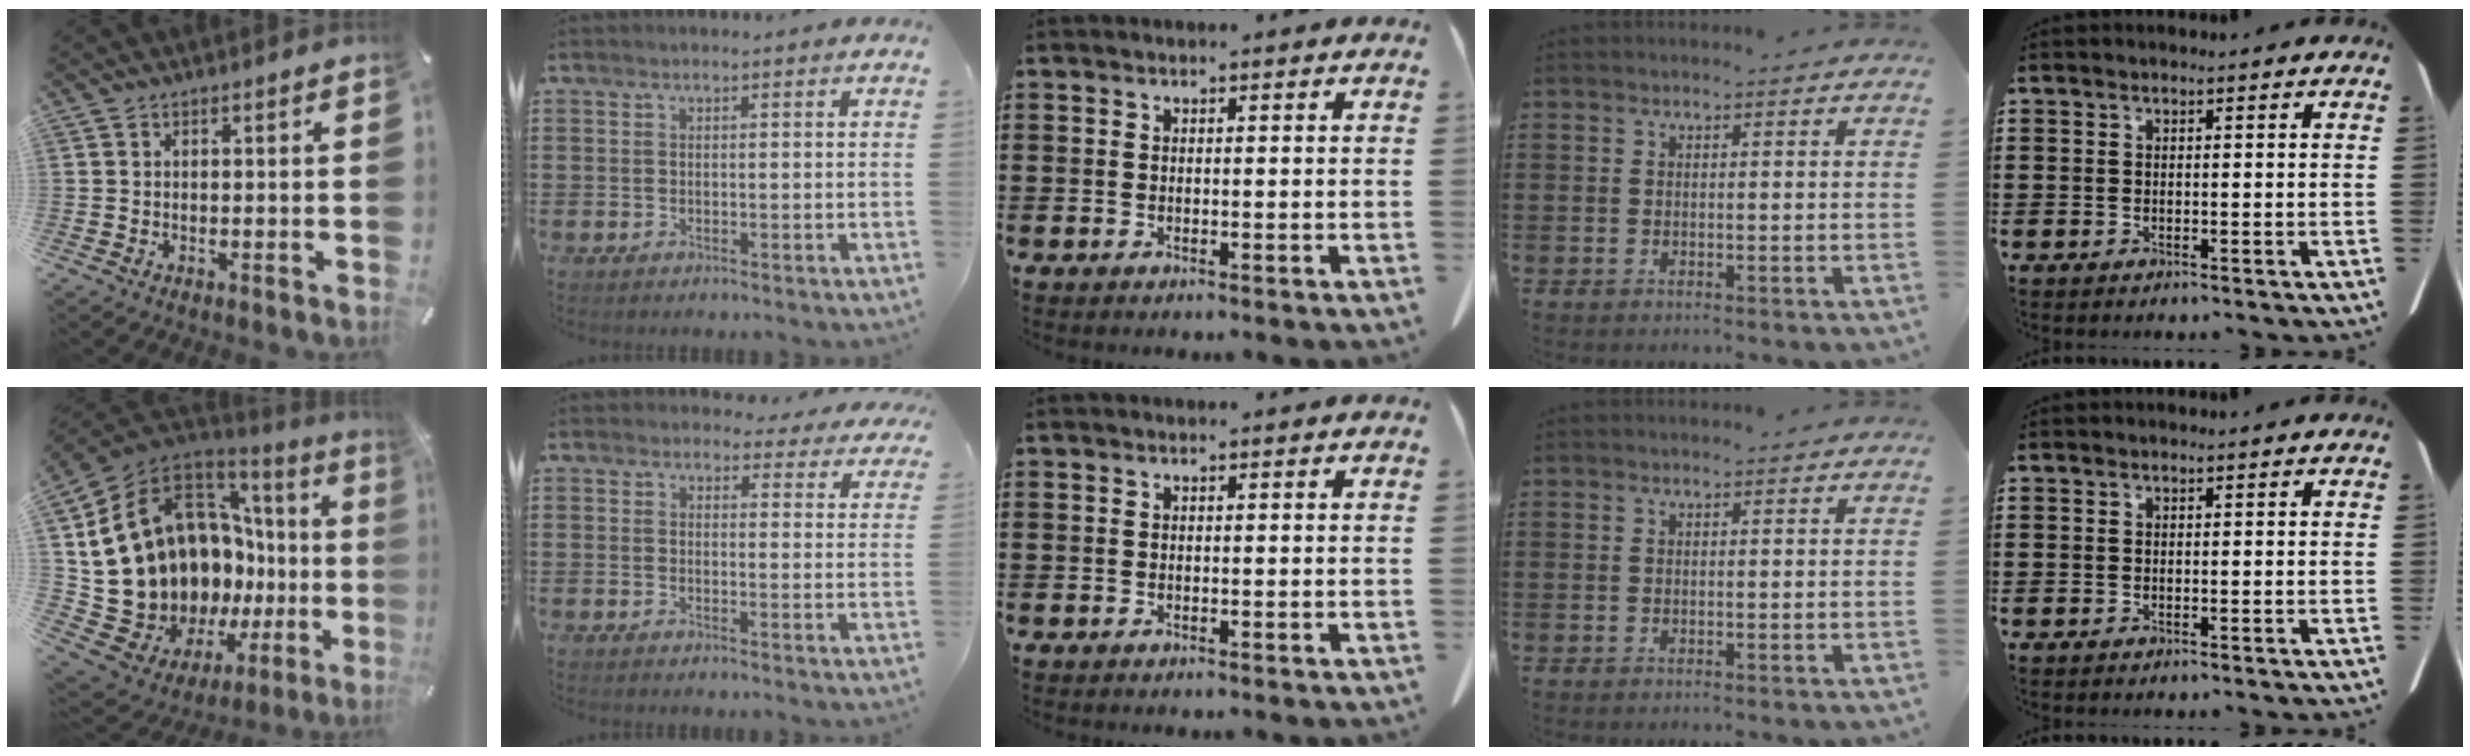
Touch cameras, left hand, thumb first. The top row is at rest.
{"thumb": {"total": 20.9, "force": [2.6, 15.1, 14.1], "torque": [-0.228, -0.087, 0.120]}, "index": {"total": 3.5, "force": [3.4, 0.9, 0.7], "torque": [-0.017, -0.013, 0.060]}}